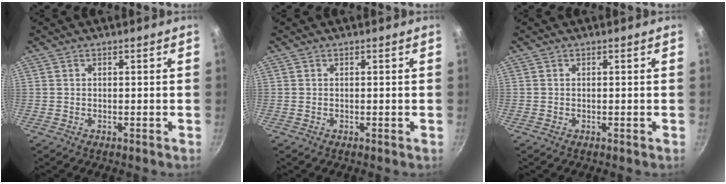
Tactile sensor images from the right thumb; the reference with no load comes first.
{"total": 0.0}
{"total": 0.0}